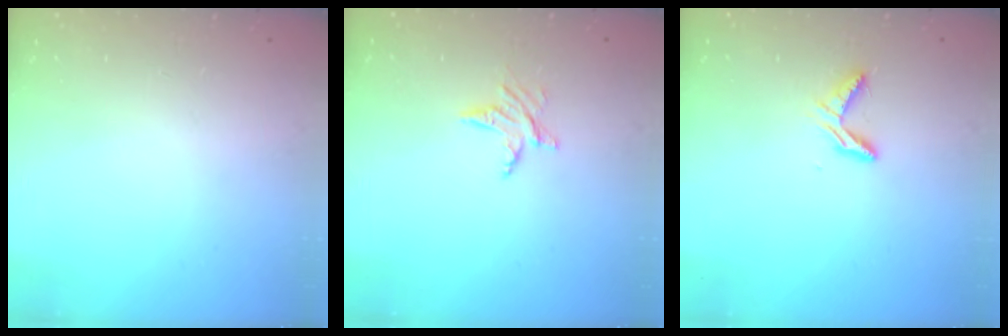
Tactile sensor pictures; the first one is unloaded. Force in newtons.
{"total": 6.0, "press": 5.9, "slide": 0.6}
{"total": 5.0, "press": 5.0, "slide": 0.3}